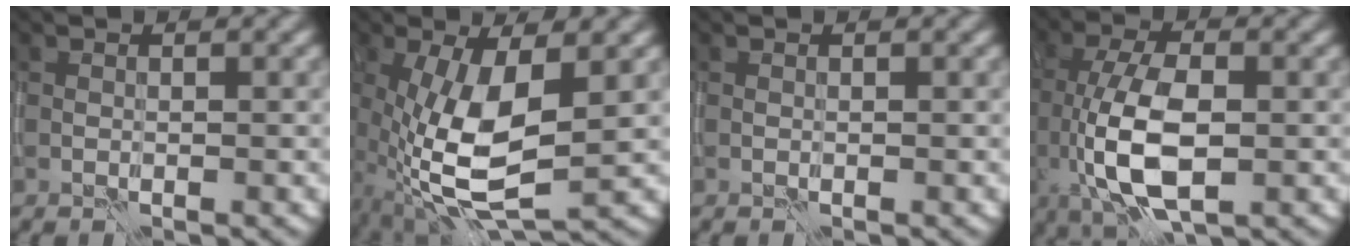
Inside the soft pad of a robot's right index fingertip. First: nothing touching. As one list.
[{"total": 9.0, "force": [-1.0, 3.4, 8.3], "torque": [-0.182, -0.016, -0.018]}, {"total": 0.0}, {"total": 8.2, "force": [-1.2, 3.7, 7.2], "torque": [-0.155, -0.007, -0.021]}]